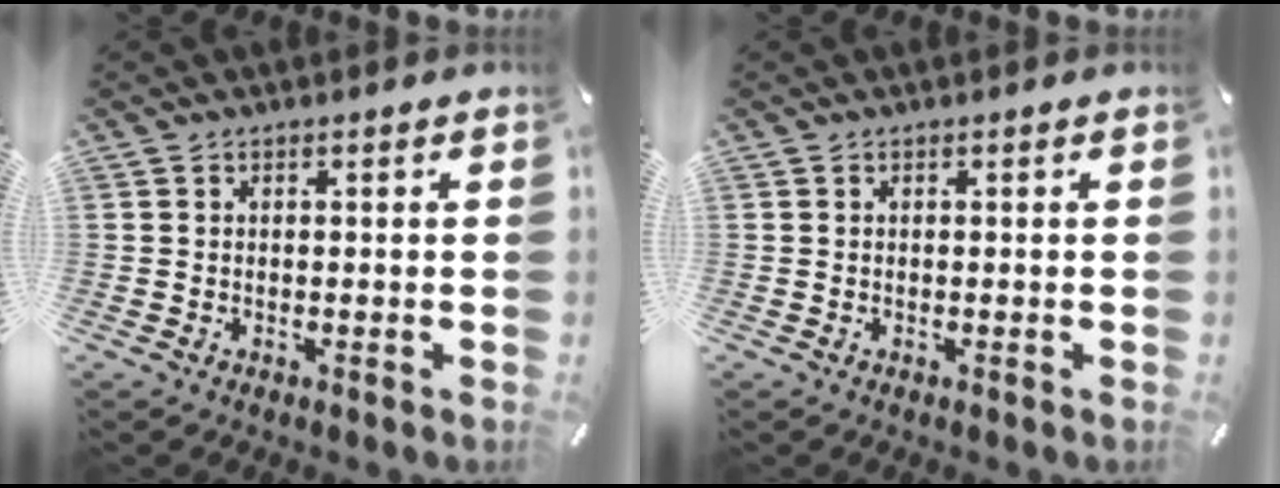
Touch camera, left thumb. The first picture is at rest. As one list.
[{"total": 0.0}]